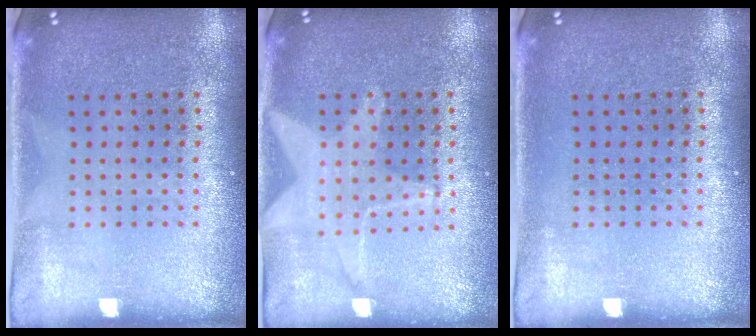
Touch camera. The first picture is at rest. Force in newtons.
{"total": 1.6, "press": 1.5, "slide": 0.6}
{"total": 0.0}